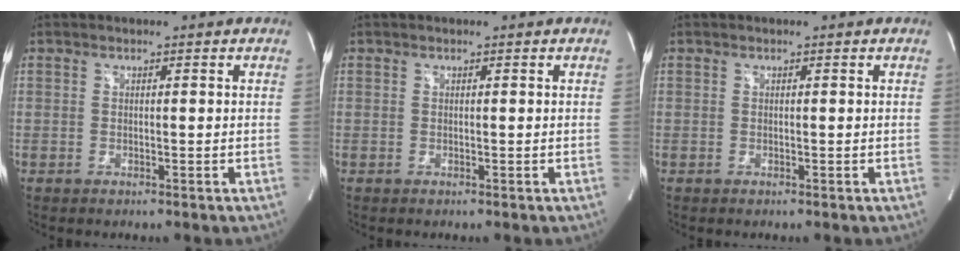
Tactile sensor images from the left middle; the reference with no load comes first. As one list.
[{"total": 0.0}, {"total": 0.0}]